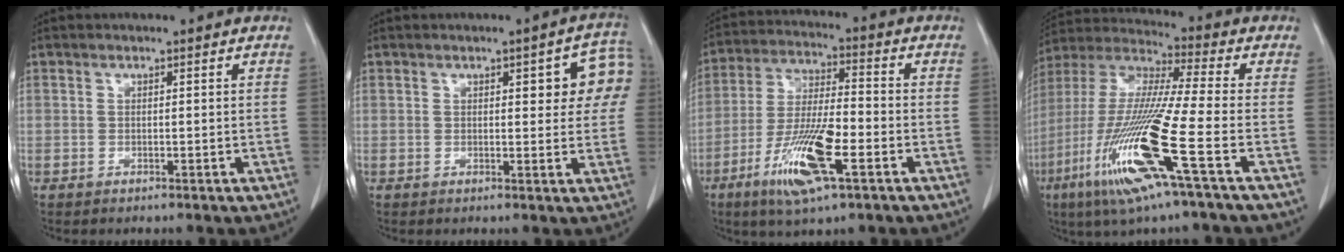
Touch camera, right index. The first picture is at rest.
{"total": 7.5, "force": [2.2, 2.5, 6.7], "torque": [-0.066, 0.018, 0.020]}
{"total": 13.4, "force": [-5.9, 2.4, 11.8], "torque": [-0.233, -0.017, -0.107]}
{"total": 18.9, "force": [-7.4, -0.2, 17.4], "torque": [-0.380, -0.033, -0.150]}